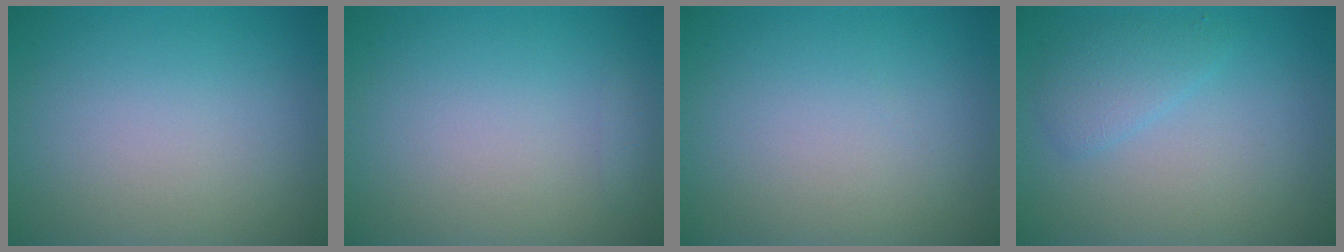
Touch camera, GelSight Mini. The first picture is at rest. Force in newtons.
{"total": 0.7, "press": 0.7, "slide": 0.1}
{"total": 0.0}
{"total": 2.0, "press": 2.0, "slide": 0.1}